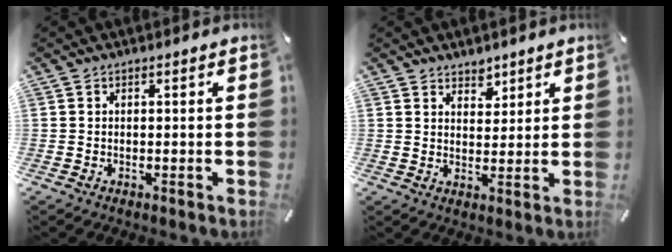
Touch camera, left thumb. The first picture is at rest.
{"total": 4.0, "force": [3.2, 2.4, 0.0], "torque": [0.015, -0.022, 0.056]}